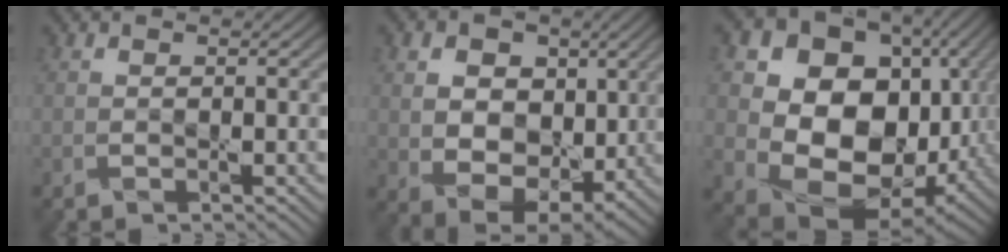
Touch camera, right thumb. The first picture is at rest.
{"total": 9.6, "force": [2.1, 7.2, 6.0], "torque": [-0.141, -0.001, 0.035]}
{"total": 18.1, "force": [1.4, 14.2, 11.1], "torque": [-0.209, -0.034, 0.057]}